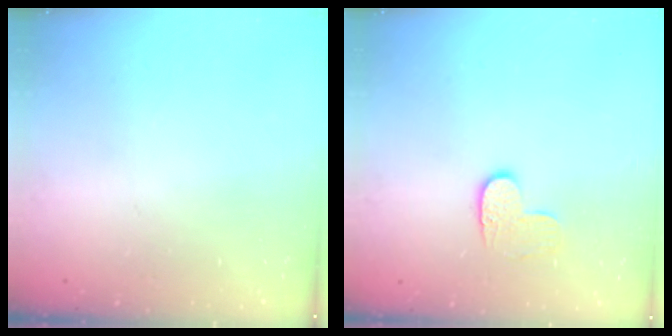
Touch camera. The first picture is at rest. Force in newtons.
{"total": 6.5, "press": 6.4, "slide": 0.5}